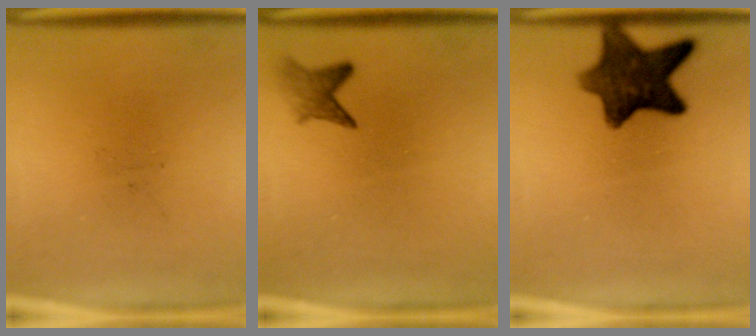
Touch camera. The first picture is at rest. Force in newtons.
{"total": 2.4}
{"total": 10.4}